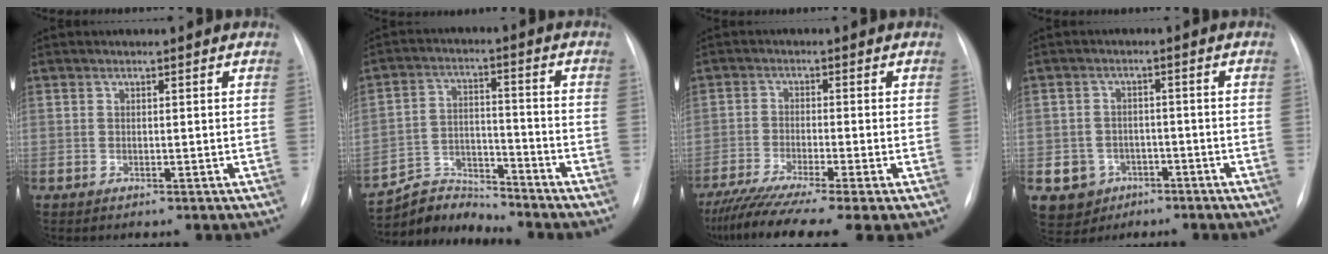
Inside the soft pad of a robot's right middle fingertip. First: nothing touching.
{"total": 7.7, "force": [-7.5, 0.5, -1.4], "torque": [0.020, 0.017, -0.138]}
{"total": 11.9, "force": [-9.0, 0.1, 7.8], "torque": [-0.139, -0.033, -0.148]}
{"total": 5.5, "force": [-2.6, 4.8, 0.9], "torque": [-0.017, 0.007, -0.035]}